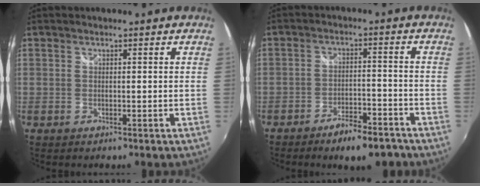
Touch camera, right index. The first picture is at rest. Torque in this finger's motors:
{"motor_torque": [0.60, -0.39, 0.31, 0.02]}